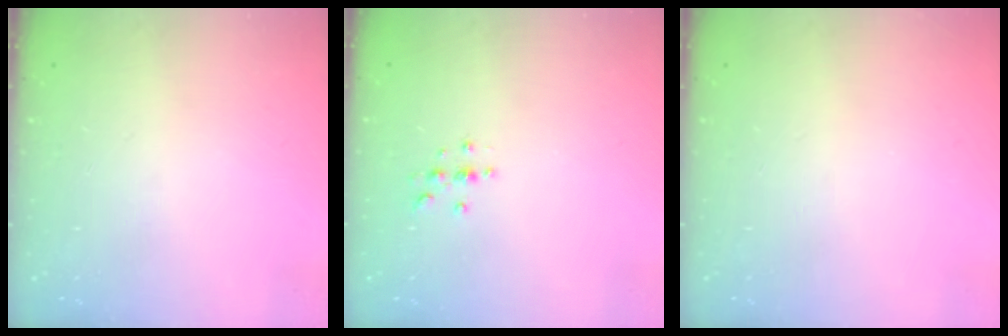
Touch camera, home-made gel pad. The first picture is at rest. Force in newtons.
{"total": 2.7, "press": 2.7, "slide": 0.3}
{"total": 0.0}